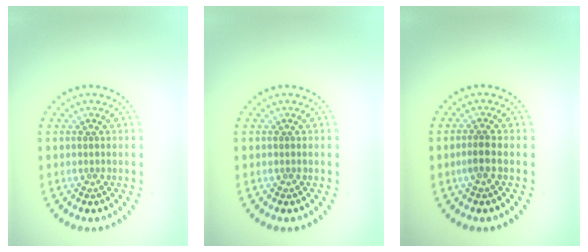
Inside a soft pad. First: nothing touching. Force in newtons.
{"total": 0.0}
{"total": 1.3, "press": 1.1, "slide": 0.8}